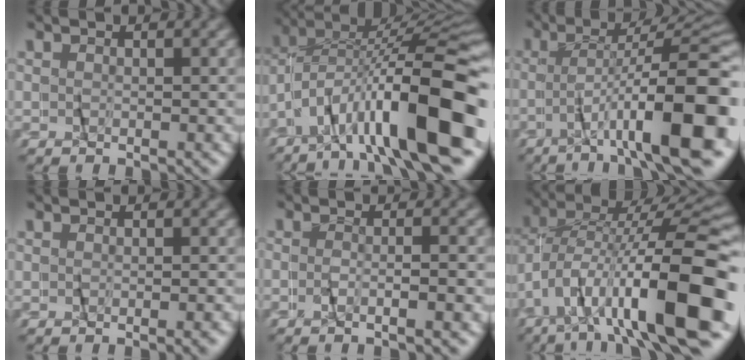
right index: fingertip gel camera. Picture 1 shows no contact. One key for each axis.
{"total": 13.8, "fx": -5.0, "fy": 6.7, "fz": 11.0, "tx": -0.177, "ty": -0.015, "tz": -0.072}
{"total": 12.6, "fx": -4.9, "fy": 3.4, "fz": 11.2, "tx": -0.146, "ty": -0.010, "tz": -0.068}
{"total": 0.7, "fx": -0.6, "fy": -0.3, "fz": 0.3, "tx": -0.005, "ty": 0.002, "tz": -0.010}
{"total": 1.8, "fx": -1.7, "fy": 0.1, "fz": 0.6, "tx": -0.021, "ty": 0.001, "tz": -0.036}
{"total": 15.3, "fx": -6.7, "fy": 7.3, "fz": 11.7, "tx": -0.191, "ty": -0.020, "tz": -0.095}